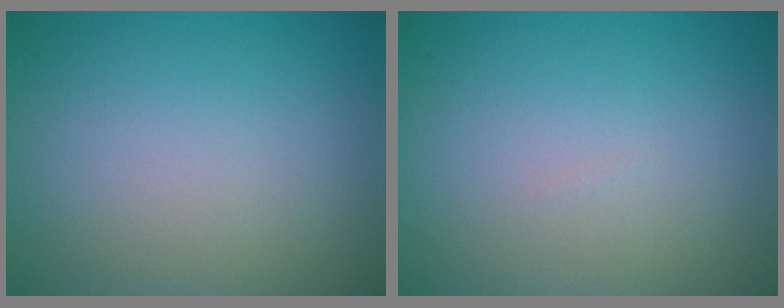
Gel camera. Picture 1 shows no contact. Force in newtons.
{"total": 0.0}